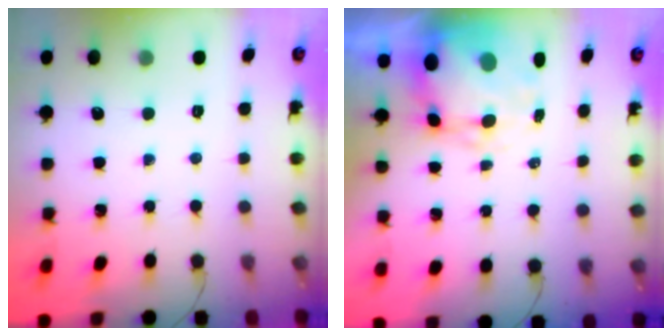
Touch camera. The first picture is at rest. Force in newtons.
{"total": 7.2, "press": 6.9, "slide": 2.2}